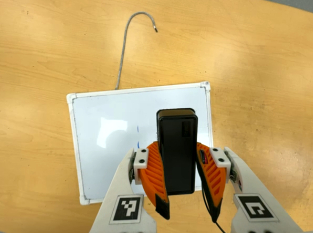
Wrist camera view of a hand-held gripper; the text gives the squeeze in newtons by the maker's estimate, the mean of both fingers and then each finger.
{"total": 7.0, "left": 6.5, "right": 7.6}